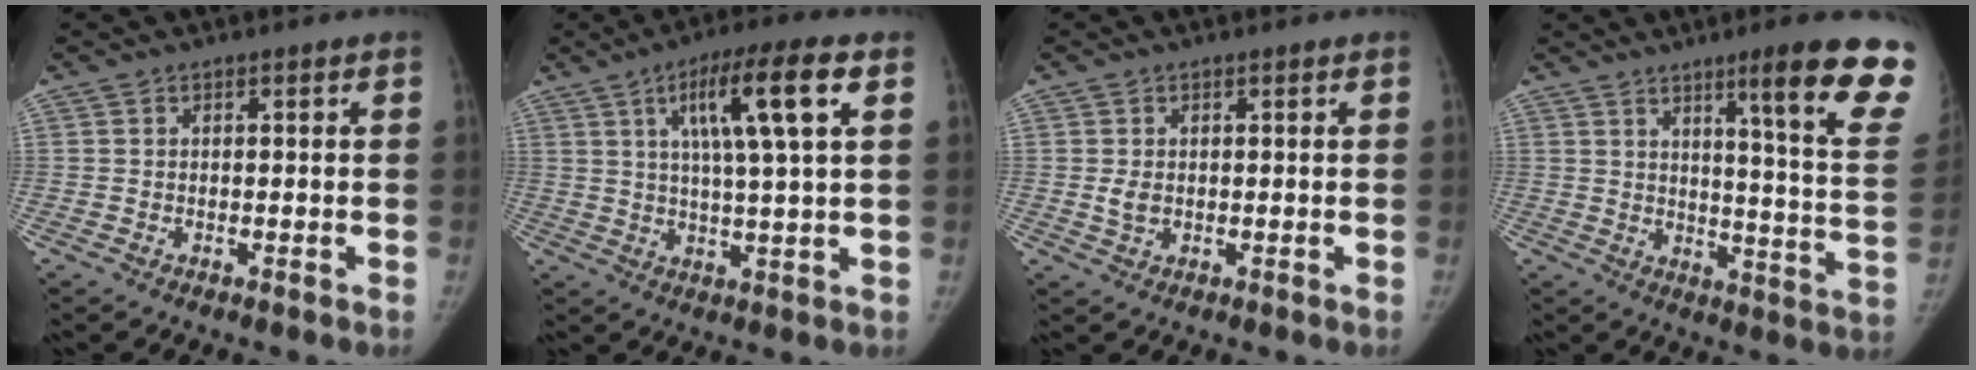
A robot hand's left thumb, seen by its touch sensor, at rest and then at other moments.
{"total": 12.8, "force": [4.9, 1.7, 11.7], "torque": [-0.202, -0.004, 0.078]}
{"total": 2.0, "force": [0.1, 1.5, 1.3], "torque": [-0.020, -0.004, 0.008]}
{"total": 19.2, "force": [11.9, 1.6, 15.0], "torque": [-0.169, -0.068, 0.155]}